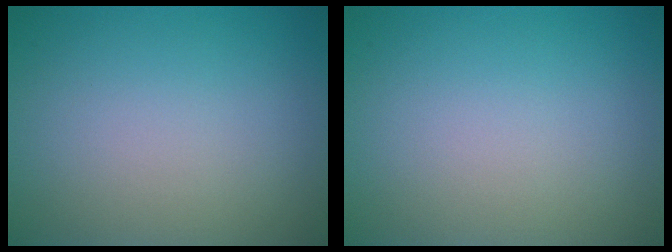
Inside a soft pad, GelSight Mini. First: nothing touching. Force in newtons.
{"total": 0.0}